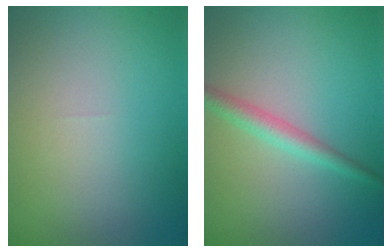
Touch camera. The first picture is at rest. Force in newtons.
{"total": 2.2, "press": 2.2, "slide": 0.0}